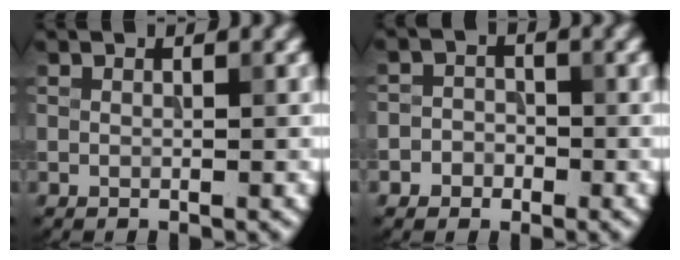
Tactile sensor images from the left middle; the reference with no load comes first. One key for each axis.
{"total": 2.3, "fx": -1.0, "fy": 2.1, "fz": 0.4, "tx": 0.024, "ty": 0.007, "tz": -0.032}